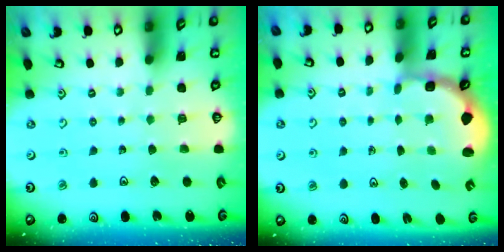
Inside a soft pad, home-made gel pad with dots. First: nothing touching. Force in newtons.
{"total": 2.9, "press": 1.8, "slide": 2.2}